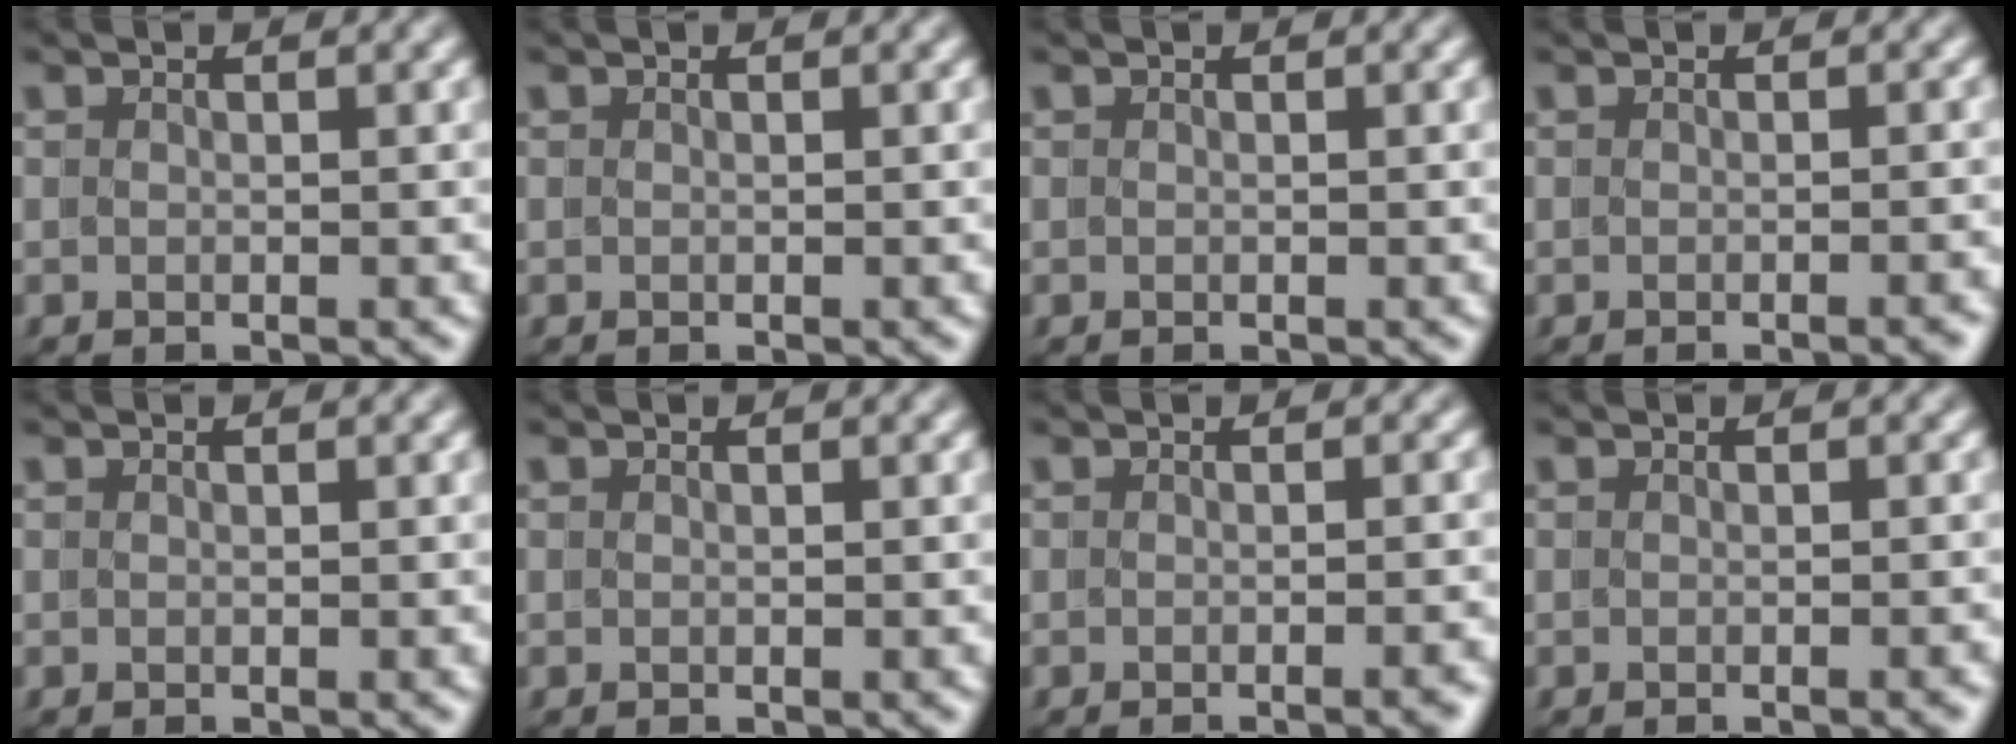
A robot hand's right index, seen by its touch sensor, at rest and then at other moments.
{"total": 0.0}
{"total": 0.0}
{"total": 1.2, "force": [-1.0, 0.1, 0.7], "torque": [0.001, 0.010, -0.020]}
{"total": 0.0}
{"total": 0.0}
{"total": 1.7, "force": [-1.4, 0.2, 1.0], "torque": [0.000, 0.011, -0.027]}
{"total": 0.8, "force": [-0.7, 0.1, 0.4], "torque": [0.002, 0.008, -0.015]}